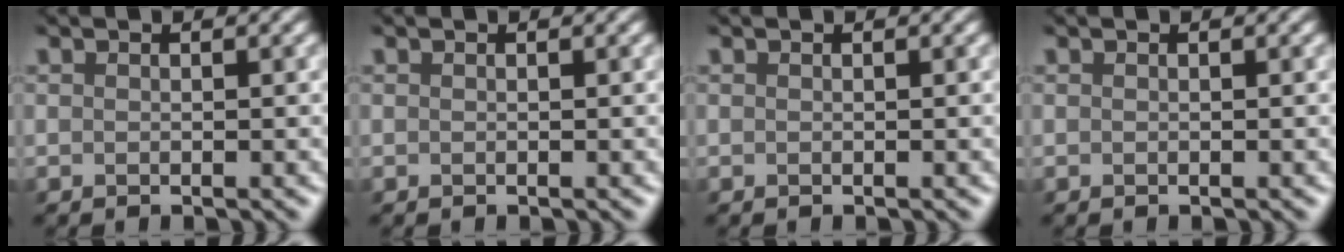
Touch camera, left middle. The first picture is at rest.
{"total": 0.0}
{"total": 0.0}
{"total": 0.0}